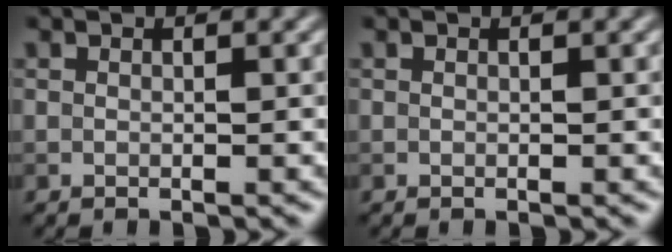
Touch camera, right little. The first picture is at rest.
{"total": 0.0}